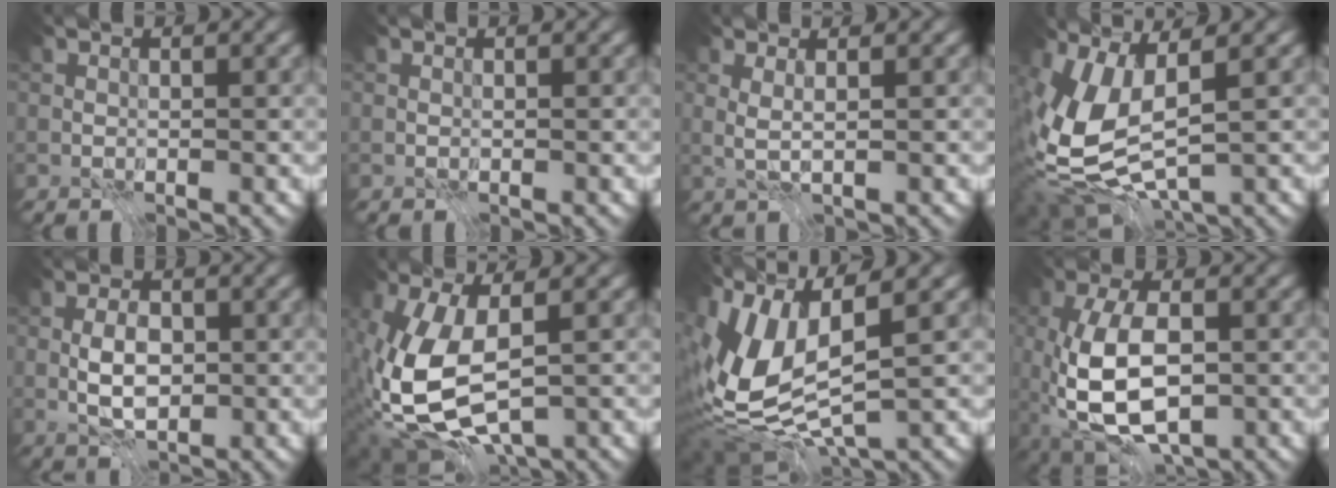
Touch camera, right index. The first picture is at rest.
{"total": 0.0}
{"total": 1.1, "force": [0.2, -0.3, 1.1], "torque": [-0.026, -0.005, 0.005]}
{"total": 8.2, "force": [0.0, 3.8, 7.3], "torque": [-0.177, -0.016, 0.002]}
{"total": 3.1, "force": [-0.9, 1.5, 2.6], "torque": [-0.045, 0.000, -0.020]}
{"total": 10.3, "force": [-1.8, 5.5, 8.5], "torque": [-0.201, -0.028, -0.027]}
{"total": 11.2, "force": [1.1, 5.1, 10.0], "torque": [-0.231, -0.007, 0.022]}
{"total": 9.1, "force": [-2.4, 4.6, 7.5], "torque": [-0.164, -0.013, -0.046]}